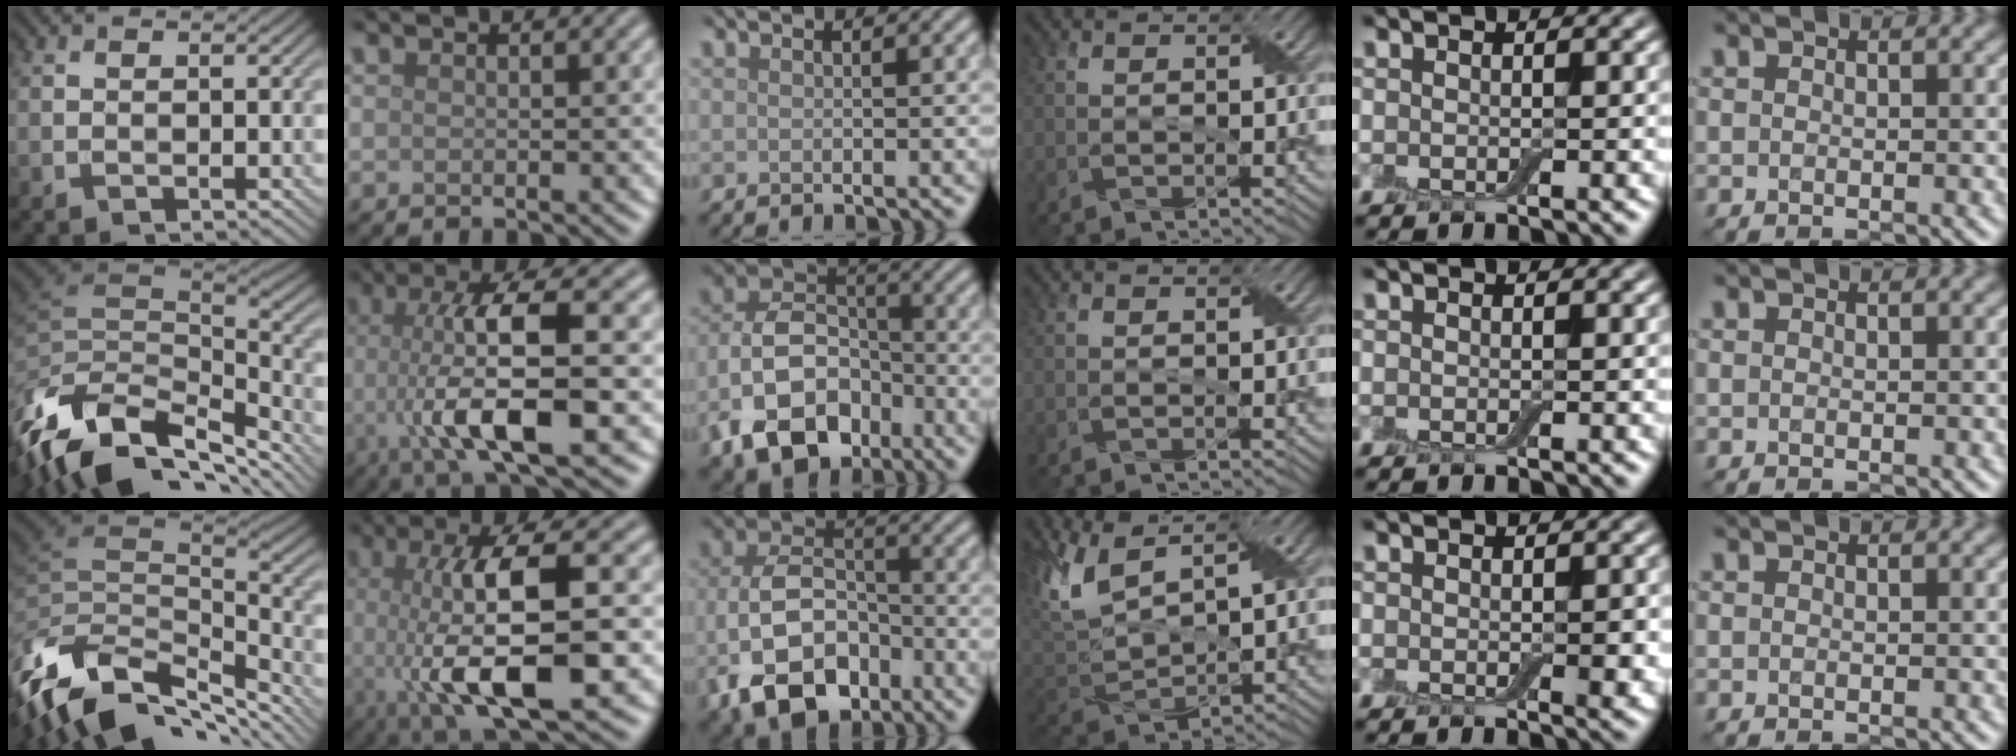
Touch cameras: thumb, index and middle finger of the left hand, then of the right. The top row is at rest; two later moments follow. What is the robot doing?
{"motion": "wrap", "object": "adhesive wrap"}